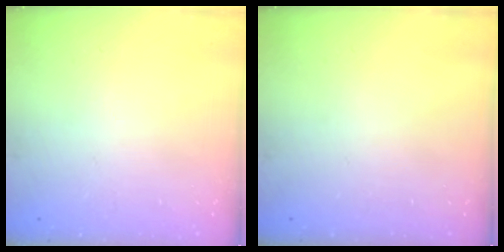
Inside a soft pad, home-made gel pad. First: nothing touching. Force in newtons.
{"total": 0.0}